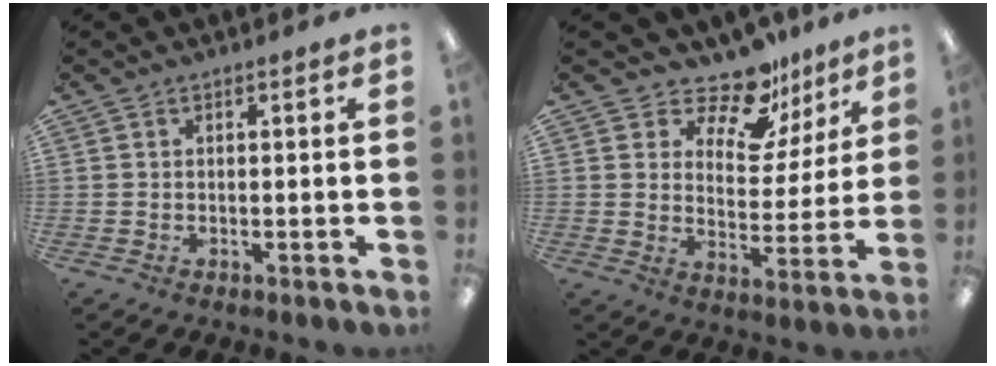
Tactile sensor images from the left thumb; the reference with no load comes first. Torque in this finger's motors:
{"motor_torque": [0.49, -0.24, -0.19, -0.33, -0.03]}